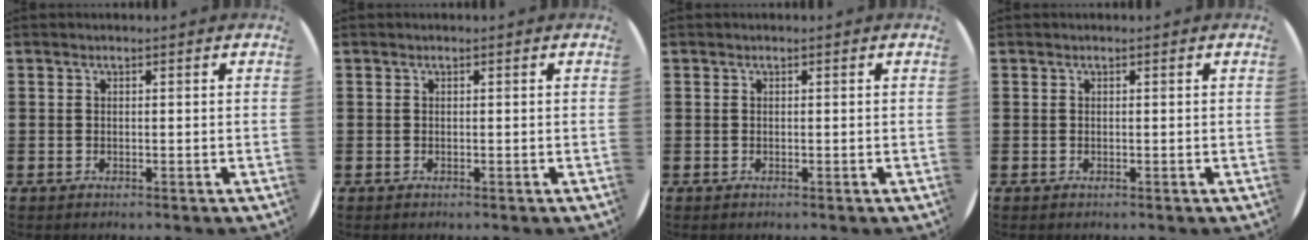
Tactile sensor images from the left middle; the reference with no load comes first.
{"total": 0.0}
{"total": 0.0}
{"total": 0.0}